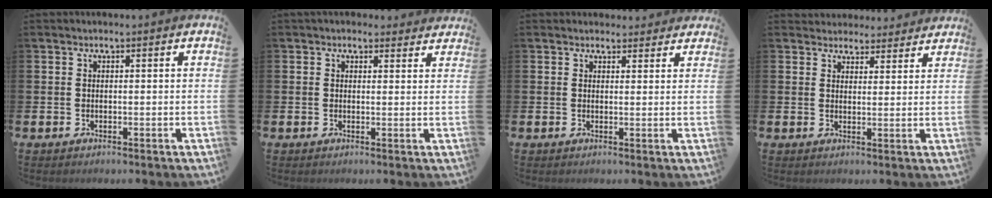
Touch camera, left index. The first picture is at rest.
{"total": 1.8, "force": [1.6, 0.8, 0.1], "torque": [0.006, -0.002, 0.028]}
{"total": 2.2, "force": [2.0, 0.8, -0.1], "torque": [0.018, -0.010, 0.032]}
{"total": 3.7, "force": [3.5, 1.1, -0.2], "torque": [0.004, -0.020, 0.062]}